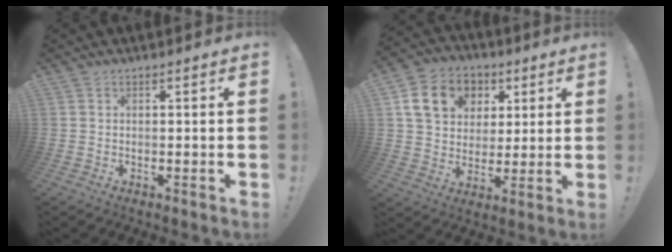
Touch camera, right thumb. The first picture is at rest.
{"total": 15.0, "force": [5.6, 12.0, 7.1], "torque": [-0.095, -0.015, 0.114]}